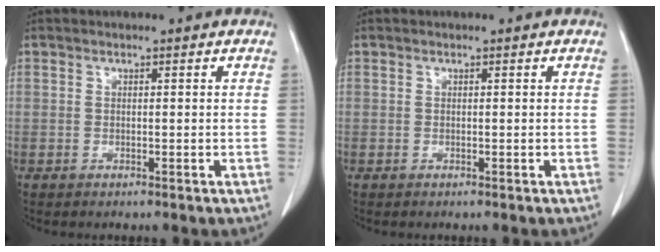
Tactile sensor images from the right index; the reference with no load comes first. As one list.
[{"total": 0.0}]